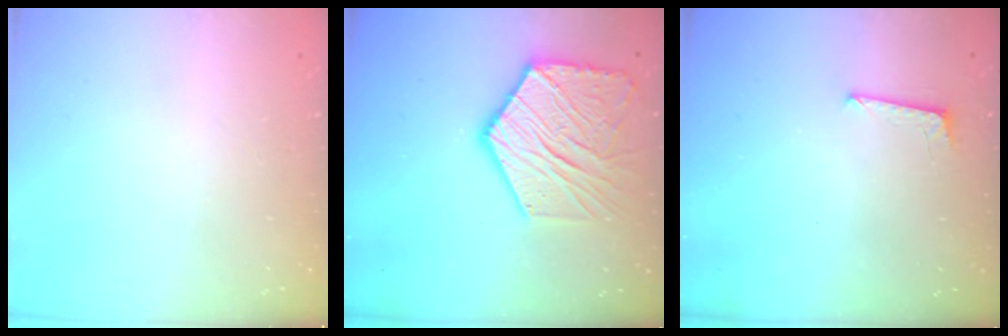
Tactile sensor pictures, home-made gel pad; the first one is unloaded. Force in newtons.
{"total": 17.4, "press": 17.4, "slide": 1.5}
{"total": 5.1, "press": 5.0, "slide": 0.4}